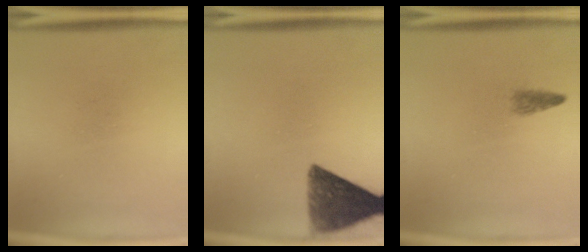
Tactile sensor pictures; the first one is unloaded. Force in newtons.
{"total": 10.3}
{"total": 1.4}